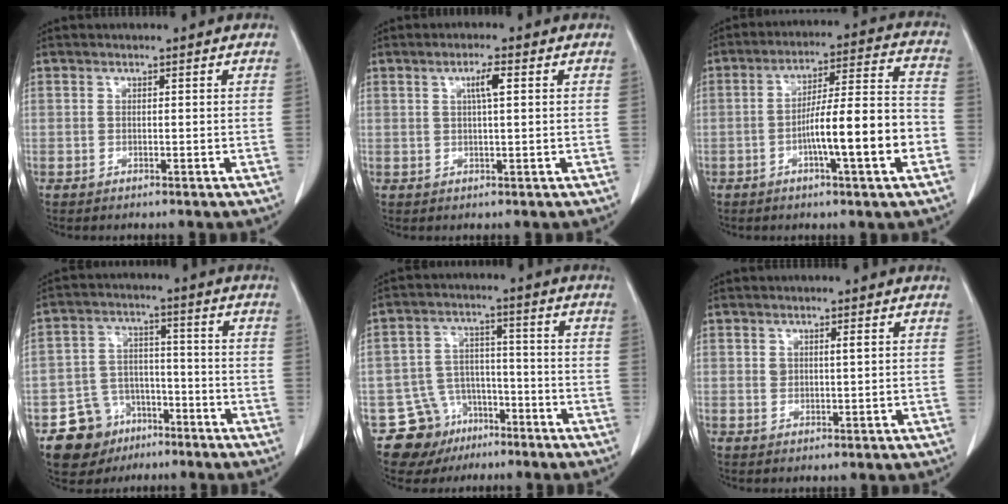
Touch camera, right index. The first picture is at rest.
{"total": 3.0, "force": [1.0, 0.2, 2.9], "torque": [-0.048, 0.003, 0.016]}
{"total": 13.5, "force": [-4.1, 0.8, 12.8], "torque": [-0.202, 0.016, -0.064]}
{"total": 8.7, "force": [-5.1, 7.0, 1.3], "torque": [-0.021, 0.026, -0.077]}
{"total": 9.6, "force": [-5.8, 7.7, 0.8], "torque": [-0.011, 0.043, -0.085]}
{"total": 1.4, "force": [0.7, 0.4, 1.2], "torque": [-0.021, -0.001, 0.012]}